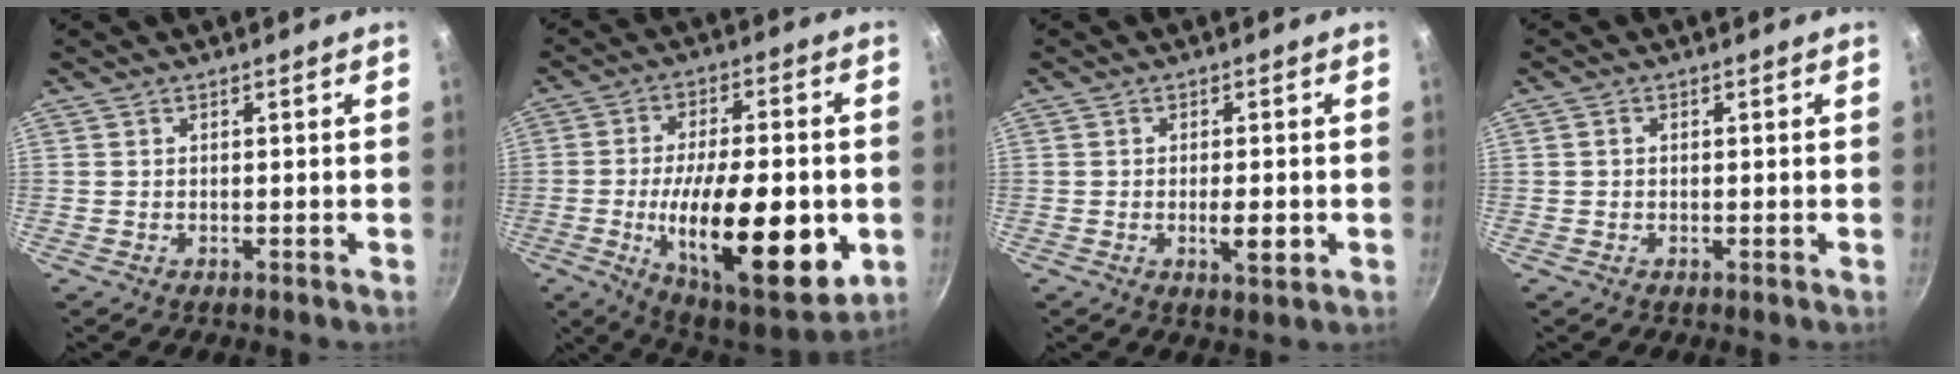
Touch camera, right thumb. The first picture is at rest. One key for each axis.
{"total": 25.1, "fx": -4.9, "fy": 9.6, "fz": 22.7, "tx": -0.339, "ty": -0.003, "tz": -0.072}
{"total": 4.2, "fx": -0.9, "fy": 1.5, "fz": 3.9, "tx": -0.060, "ty": 0.000, "tz": -0.013}
{"total": 0.9, "fx": 0.0, "fy": 0.7, "fz": 0.4, "tx": -0.007, "ty": 0.005, "tz": 0.000}